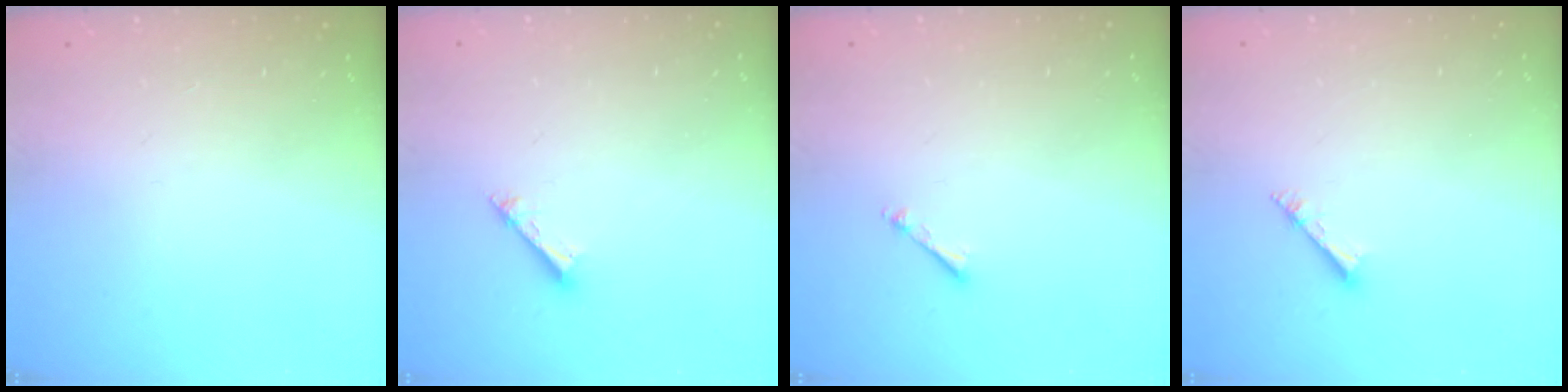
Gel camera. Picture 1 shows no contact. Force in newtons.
{"total": 2.5, "press": 2.5, "slide": 0.1}
{"total": 1.0, "press": 1.0, "slide": 0.2}
{"total": 2.7, "press": 2.7, "slide": 0.3}